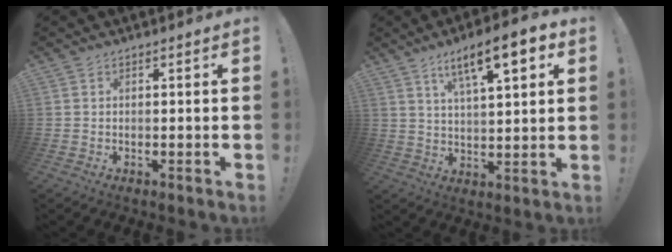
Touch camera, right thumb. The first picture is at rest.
{"total": 13.0, "force": [6.6, 3.3, 10.7], "torque": [-0.163, -0.025, 0.101]}